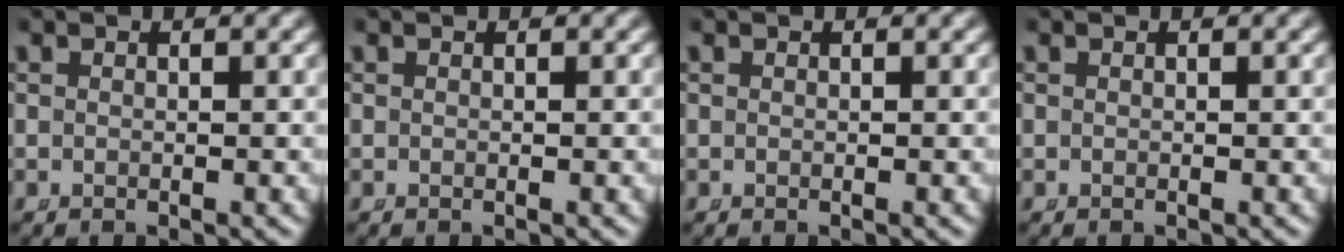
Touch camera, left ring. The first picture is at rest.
{"total": 0.0}
{"total": 0.0}
{"total": 0.0}